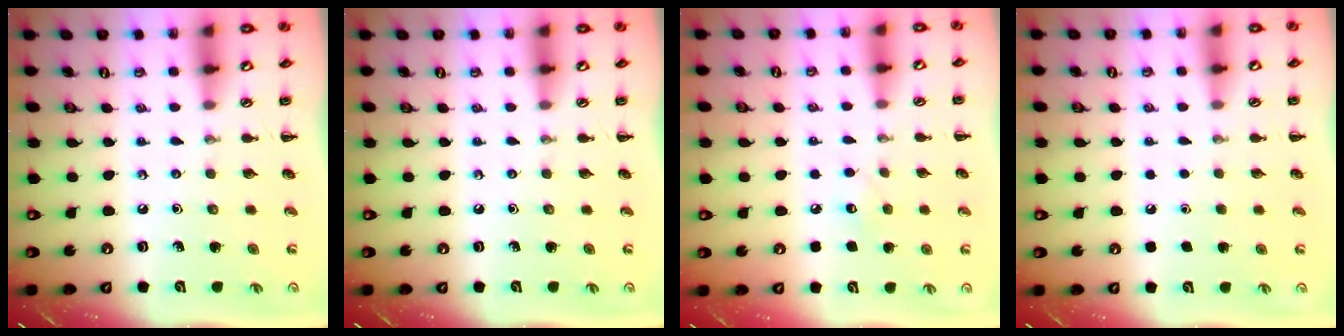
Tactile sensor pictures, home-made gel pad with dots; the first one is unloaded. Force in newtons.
{"total": 0.0}
{"total": 5.5, "press": 5.4, "slide": 1.3}
{"total": 1.6, "press": 1.5, "slide": 0.1}